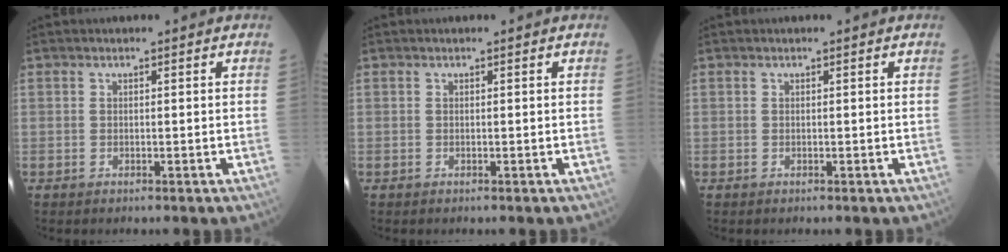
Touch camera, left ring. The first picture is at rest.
{"total": 0.0}
{"total": 0.0}